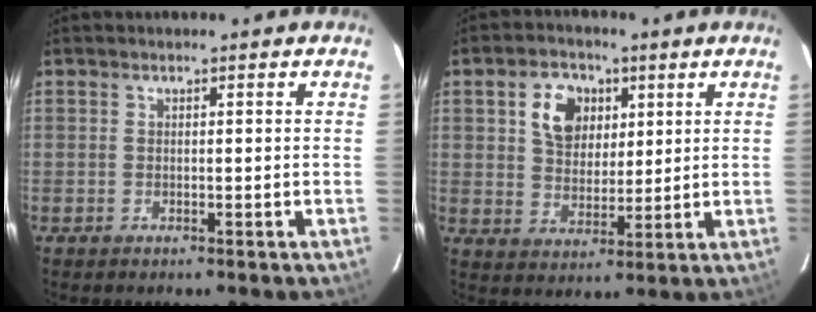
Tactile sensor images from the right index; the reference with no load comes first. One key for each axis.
{"total": 8.7, "fx": 3.2, "fy": 6.5, "fz": 4.9, "tx": -0.091, "ty": 0.020, "tz": 0.062}